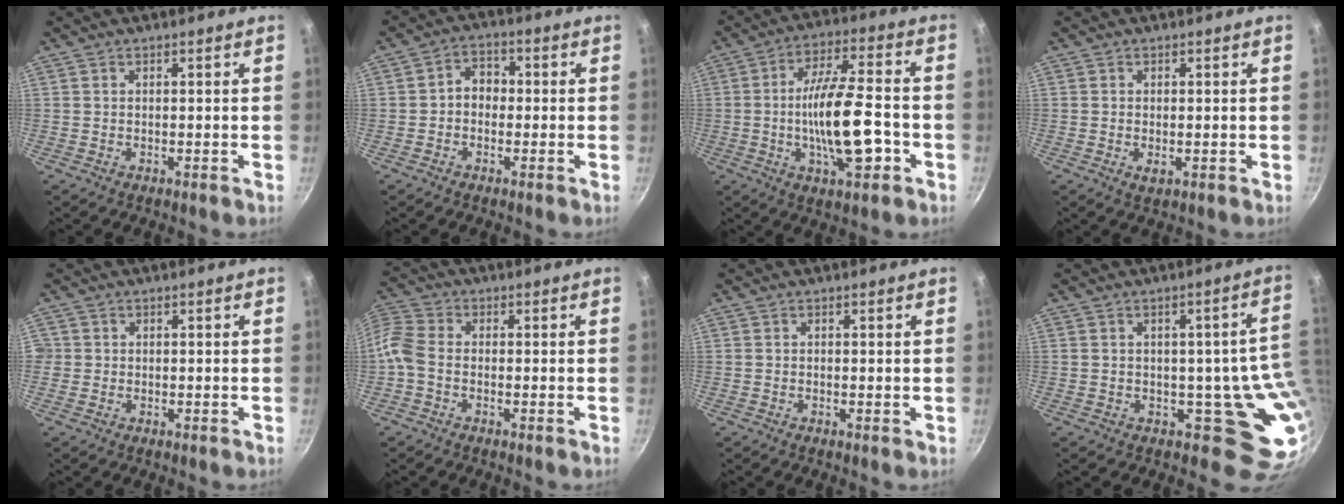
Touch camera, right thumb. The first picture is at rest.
{"total": 4.5, "force": [-0.6, 3.6, 2.6], "torque": [-0.017, 0.018, -0.021]}
{"total": 15.7, "force": [-3.8, 5.4, 14.3], "torque": [-0.233, 0.024, -0.067]}
{"total": 1.9, "force": [-0.3, 1.1, 1.5], "torque": [-0.024, -0.004, -0.003]}
{"total": 1.3, "force": [-0.2, 1.3, 0.2], "torque": [0.004, 0.004, -0.005]}
{"total": 8.5, "force": [-2.3, 6.1, 5.4], "torque": [-0.130, 0.023, -0.067]}
{"total": 0.0}
{"total": 9.3, "force": [0.0, 6.9, 6.3], "torque": [-0.007, -0.005, 0.001]}